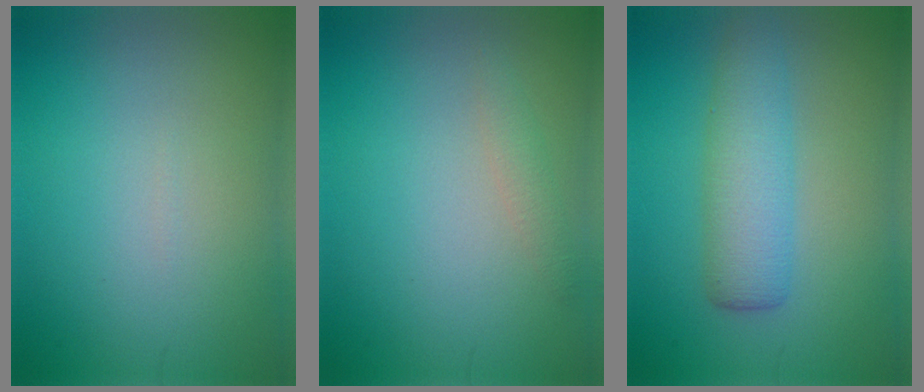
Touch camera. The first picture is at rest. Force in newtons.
{"total": 1.1, "press": 1.1, "slide": 0.1}
{"total": 4.4, "press": 4.4, "slide": 0.2}